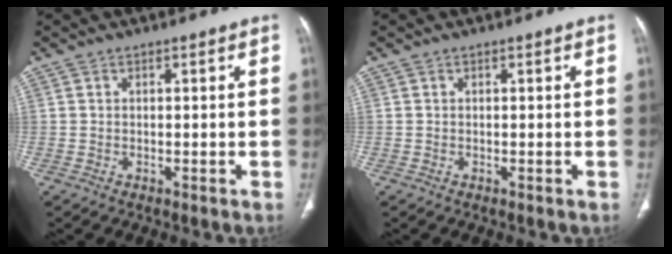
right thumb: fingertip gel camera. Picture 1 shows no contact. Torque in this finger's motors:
{"motor_torque": [0.01, 0.00, -0.10, 0.08, 0.02]}